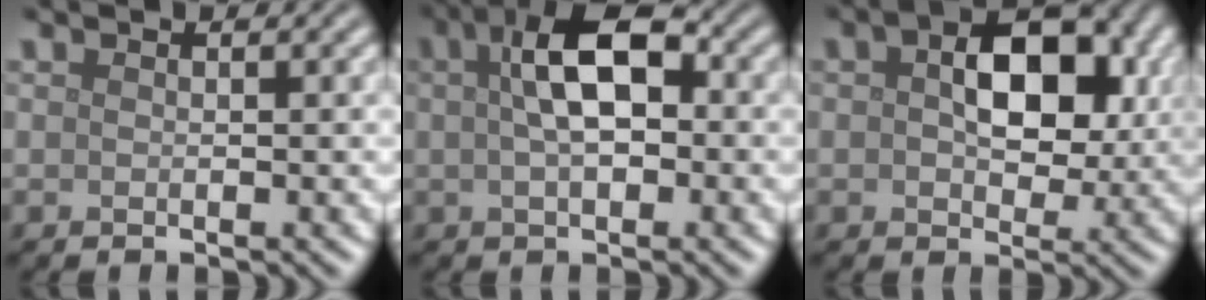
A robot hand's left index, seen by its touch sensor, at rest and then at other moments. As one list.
[{"total": 6.8, "force": [1.2, 3.3, 5.8], "torque": [-0.090, 0.022, 0.010]}, {"total": 8.4, "force": [1.6, 5.0, 6.5], "torque": [-0.090, 0.007, 0.019]}]